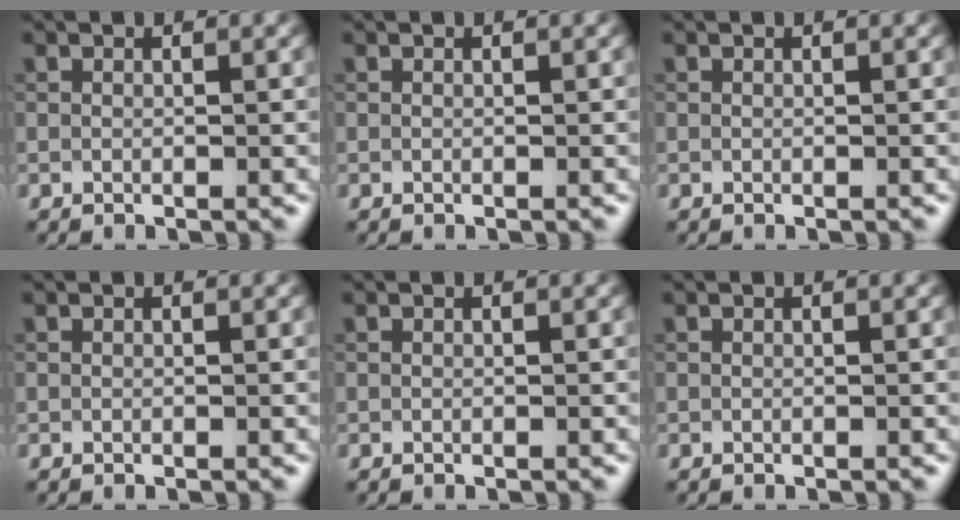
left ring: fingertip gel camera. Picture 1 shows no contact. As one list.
[{"total": 0.0}, {"total": 0.0}, {"total": 0.0}, {"total": 0.0}, {"total": 0.0}]